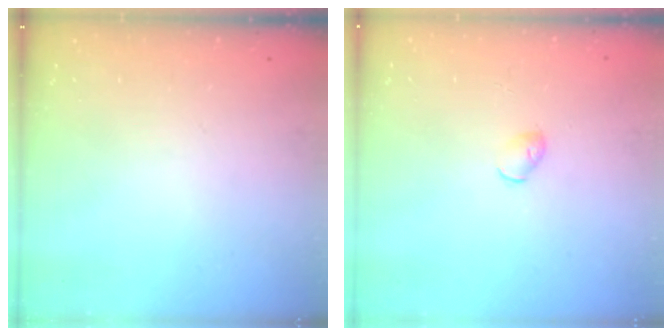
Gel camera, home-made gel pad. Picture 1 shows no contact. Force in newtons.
{"total": 2.9, "press": 2.9, "slide": 0.7}